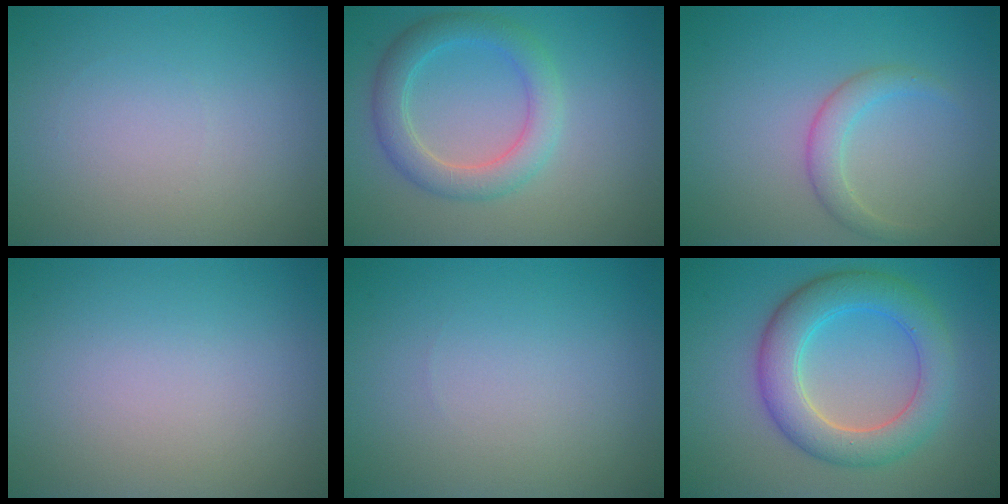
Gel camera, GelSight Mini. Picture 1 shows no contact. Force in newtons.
{"total": 3.9, "press": 3.9, "slide": 0.3}
{"total": 2.2, "press": 2.1, "slide": 0.1}
{"total": 0.0}
{"total": 0.0}
{"total": 6.1, "press": 6.1, "slide": 0.4}